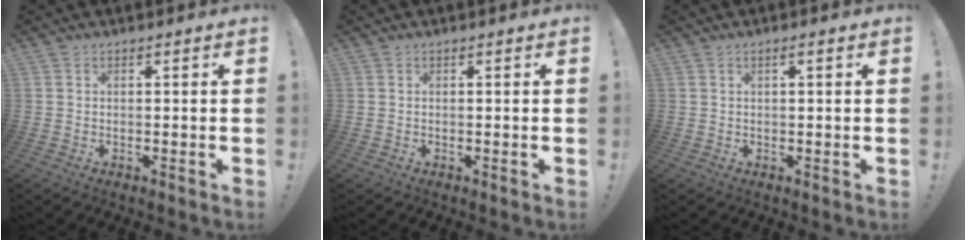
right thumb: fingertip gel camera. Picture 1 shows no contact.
{"total": 0.0}
{"total": 1.5, "force": [0.2, 0.0, 1.5], "torque": [-0.024, -0.001, 0.001]}